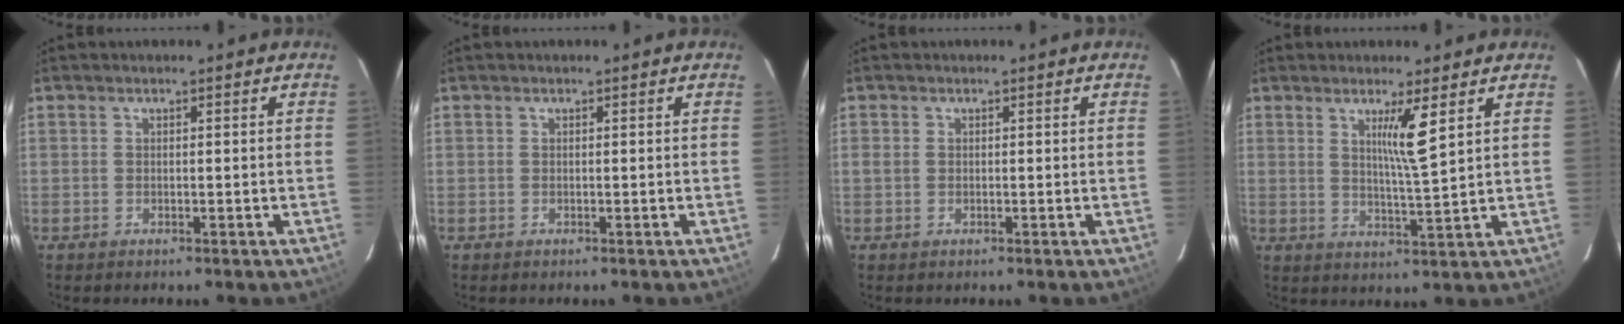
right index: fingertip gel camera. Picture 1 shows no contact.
{"total": 0.0}
{"total": 0.9, "force": [0.0, 0.7, 0.5], "torque": [-0.016, 0.006, 0.003]}
{"total": 5.8, "force": [2.5, -0.7, 5.2], "torque": [-0.091, -0.014, 0.044]}